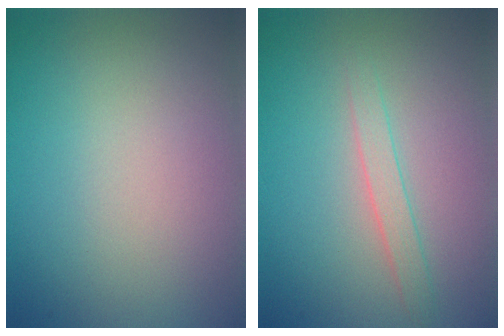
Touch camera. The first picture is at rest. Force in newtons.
{"total": 1.5, "press": 1.5, "slide": 0.1}